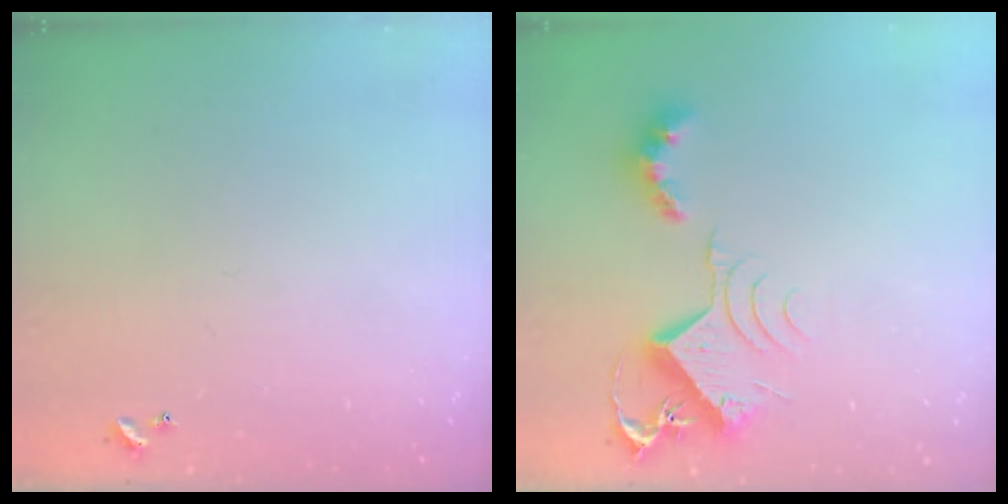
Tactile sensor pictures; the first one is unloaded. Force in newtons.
{"total": 11.2, "press": 11.2, "slide": 0.4}